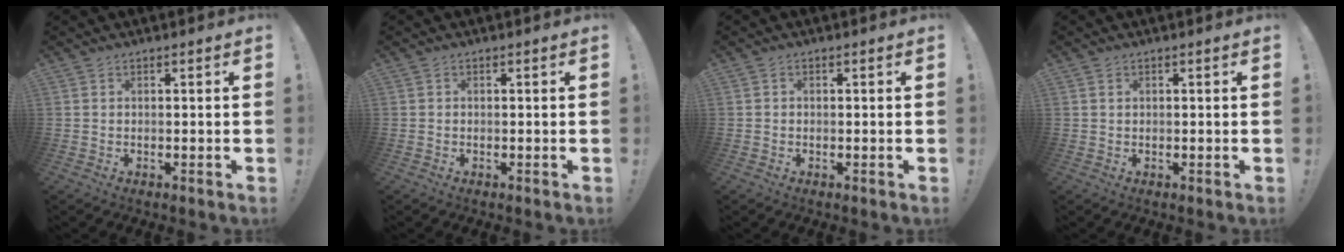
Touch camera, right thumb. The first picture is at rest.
{"total": 0.0}
{"total": 0.8, "force": [-0.3, 0.7, 0.3], "torque": [-0.007, 0.003, -0.005]}
{"total": 0.7, "force": [0.4, 0.4, 0.3], "torque": [0.002, -0.002, 0.006]}